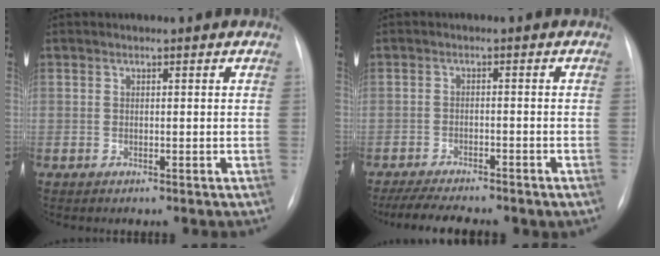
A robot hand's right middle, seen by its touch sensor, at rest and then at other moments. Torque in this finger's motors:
{"motor_torque": [1.08, -1.06, 0.16, 0.05]}